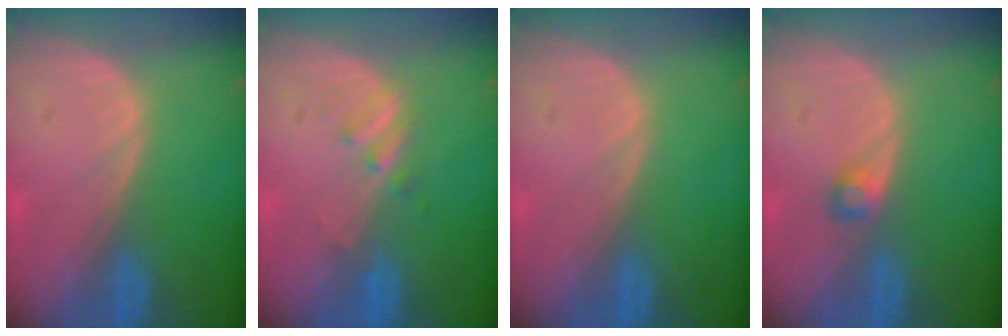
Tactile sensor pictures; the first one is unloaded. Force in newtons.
{"total": 1.9, "press": 1.9, "slide": 0.3}
{"total": 0.0}
{"total": 1.8, "press": 1.7, "slide": 0.3}